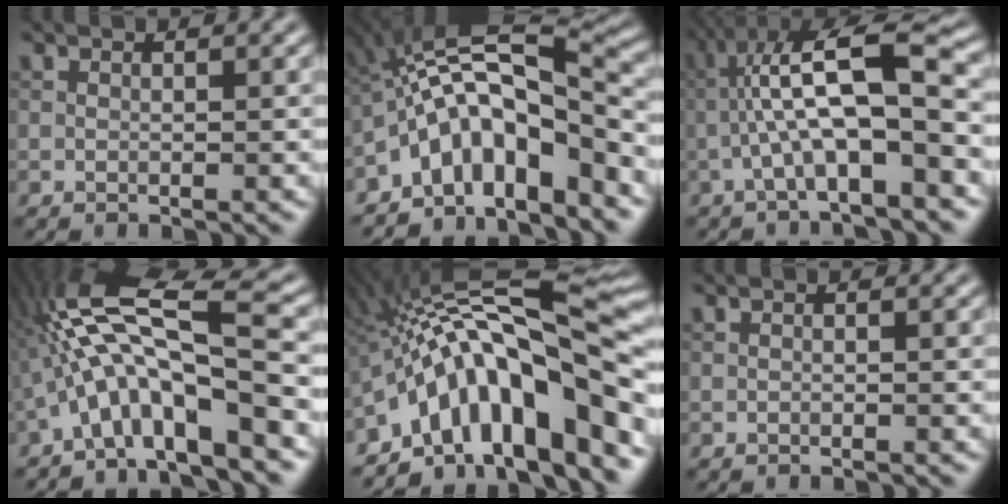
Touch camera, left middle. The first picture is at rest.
{"total": 10.3, "force": [-4.4, 4.0, 8.4], "torque": [-0.122, 0.024, -0.083]}
{"total": 8.6, "force": [-1.5, 2.0, 8.2], "torque": [-0.139, 0.027, -0.033]}
{"total": 11.5, "force": [-2.9, 2.6, 10.8], "torque": [-0.197, 0.026, -0.050]}
{"total": 15.7, "force": [-5.0, 5.3, 13.9], "torque": [-0.193, 0.041, -0.086]}
{"total": 0.0}